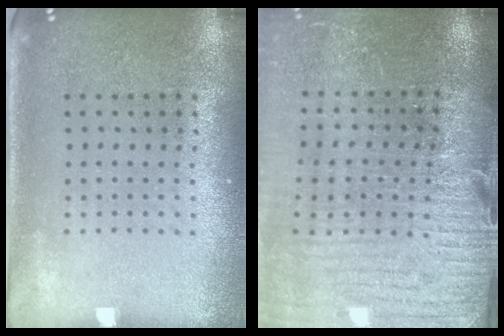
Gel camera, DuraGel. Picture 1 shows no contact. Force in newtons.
{"total": 3.9, "press": 3.5, "slide": 1.8}